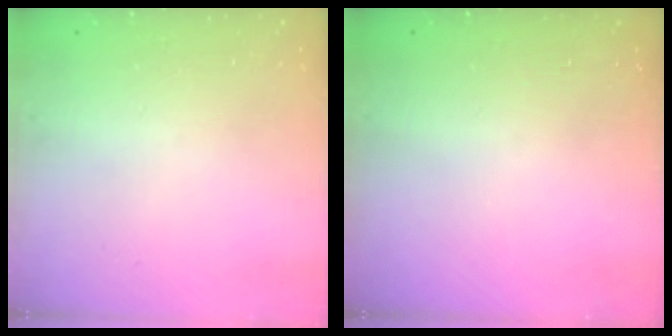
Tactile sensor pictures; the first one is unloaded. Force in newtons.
{"total": 0.0}